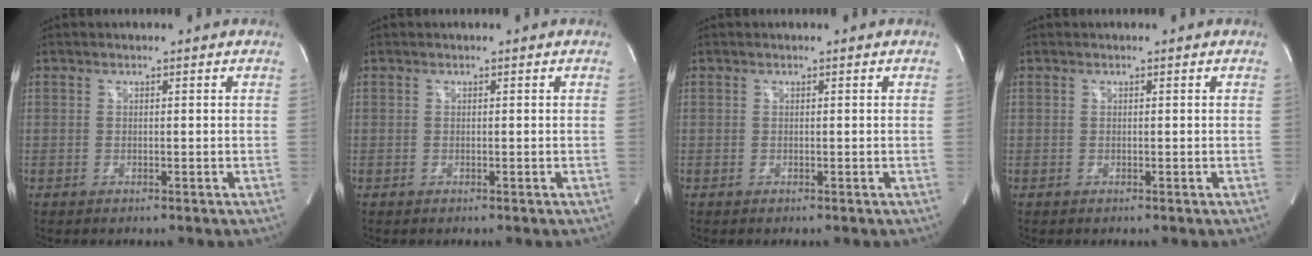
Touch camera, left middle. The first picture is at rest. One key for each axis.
{"total": 0.0}
{"total": 0.0}
{"total": 0.0}